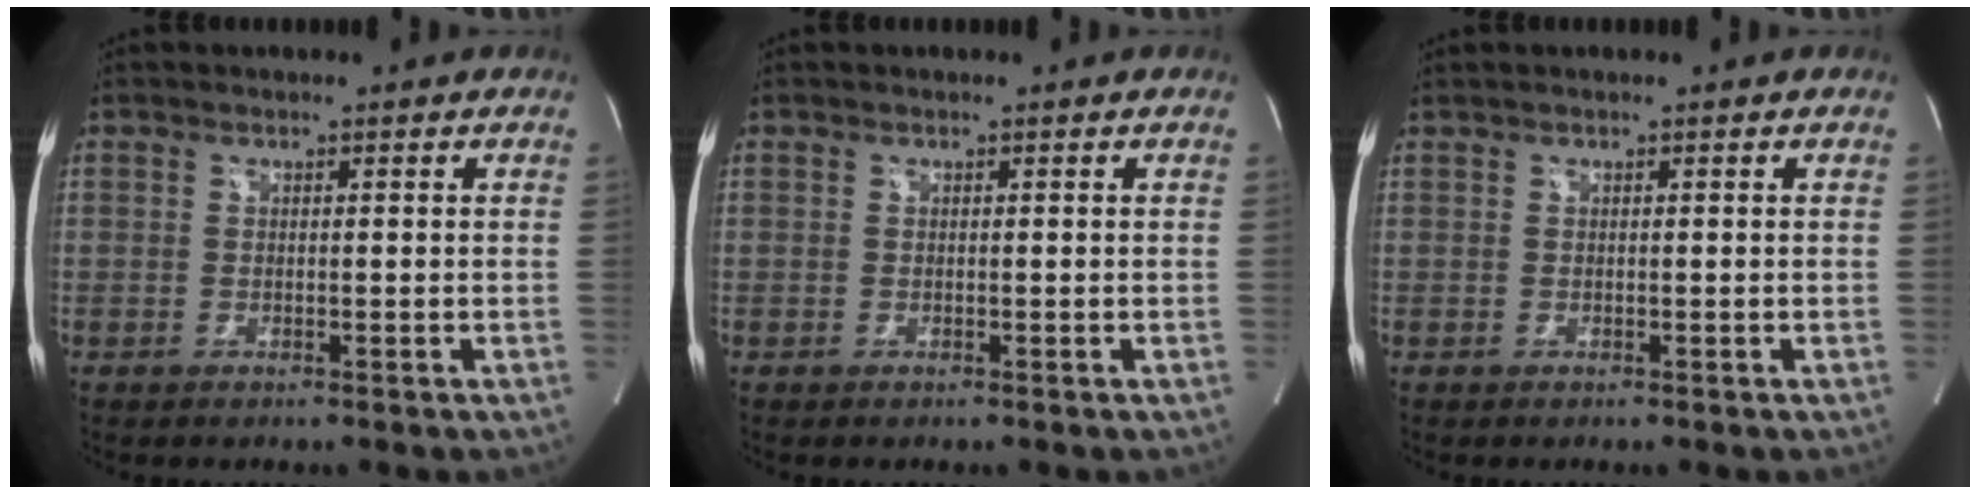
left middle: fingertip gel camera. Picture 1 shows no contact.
{"total": 0.0}
{"total": 0.0}